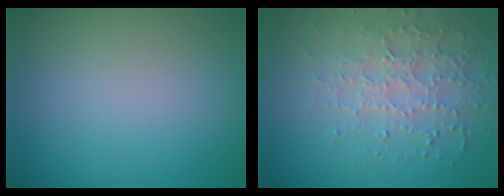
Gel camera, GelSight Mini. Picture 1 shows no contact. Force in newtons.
{"total": 3.4, "press": 3.2, "slide": 1.0}